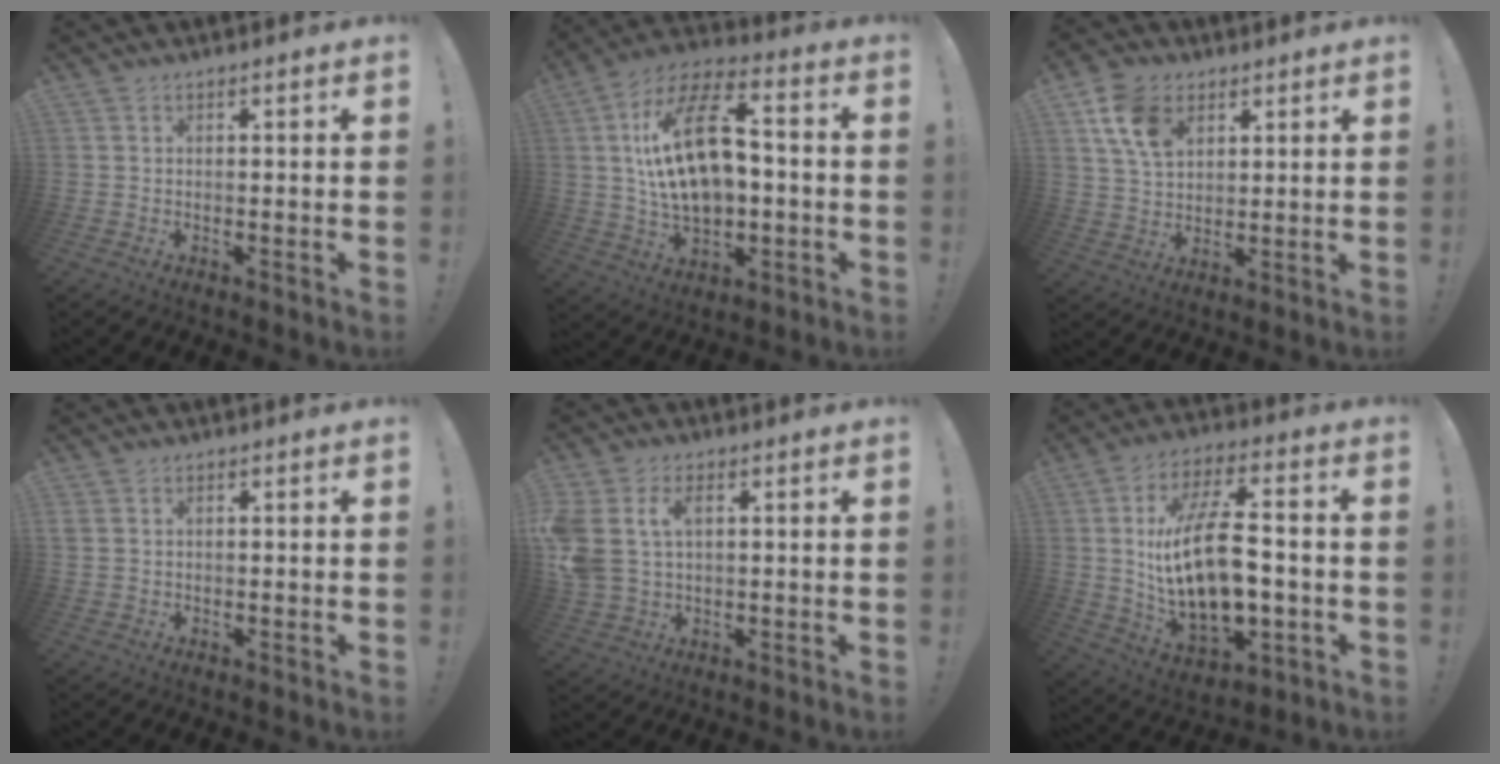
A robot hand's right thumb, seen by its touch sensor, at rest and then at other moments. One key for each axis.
{"total": 21.2, "fx": 2.1, "fy": 12.2, "fz": 17.2, "tx": -0.288, "ty": 0.002, "tz": 0.037}
{"total": 11.4, "fx": 5.5, "fy": 7.6, "fz": 6.4, "tx": -0.113, "ty": -0.013, "tz": 0.105}
{"total": 1.3, "fx": 0.5, "fy": 1.0, "fz": 0.7, "tx": -0.018, "ty": 0.005, "tz": 0.011}
{"total": 9.3, "fx": 2.8, "fy": 6.6, "fz": 5.9, "tx": -0.142, "ty": 0.003, "tz": 0.052}
{"total": 21.4, "fx": 0.5, "fy": 10.7, "fz": 18.5, "tx": -0.339, "ty": -0.012, "tz": 0.006}